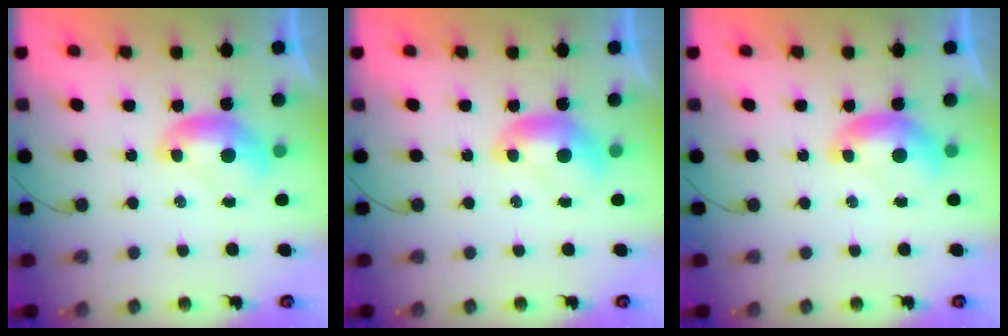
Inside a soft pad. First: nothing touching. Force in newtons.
{"total": 0.0}
{"total": 0.0}